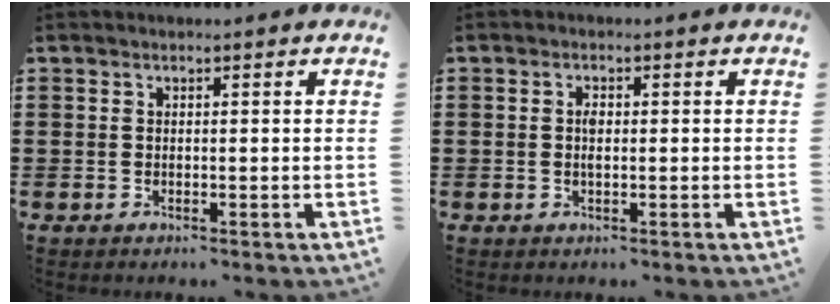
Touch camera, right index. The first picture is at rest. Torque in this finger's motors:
{"motor_torque": [0.49, -0.14, 0.00, 0.02]}